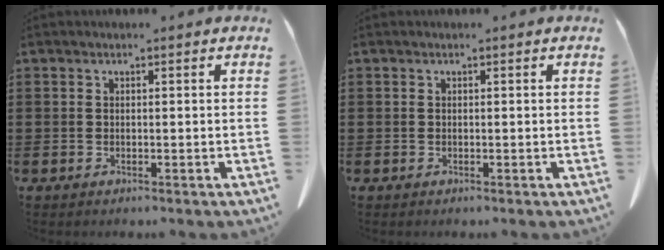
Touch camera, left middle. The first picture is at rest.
{"total": 0.0}